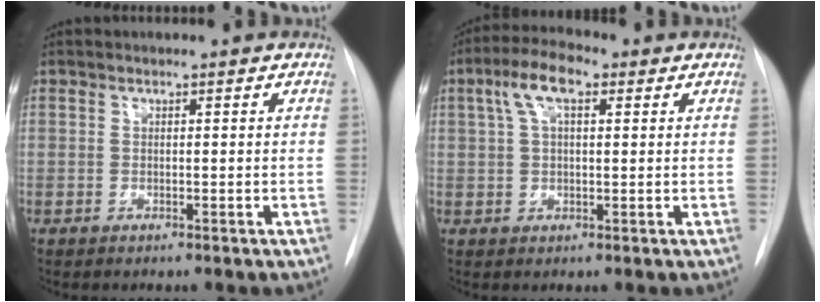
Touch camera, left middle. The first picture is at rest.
{"total": 6.8, "force": [2.8, 2.5, 5.7], "torque": [-0.118, 0.026, 0.049]}